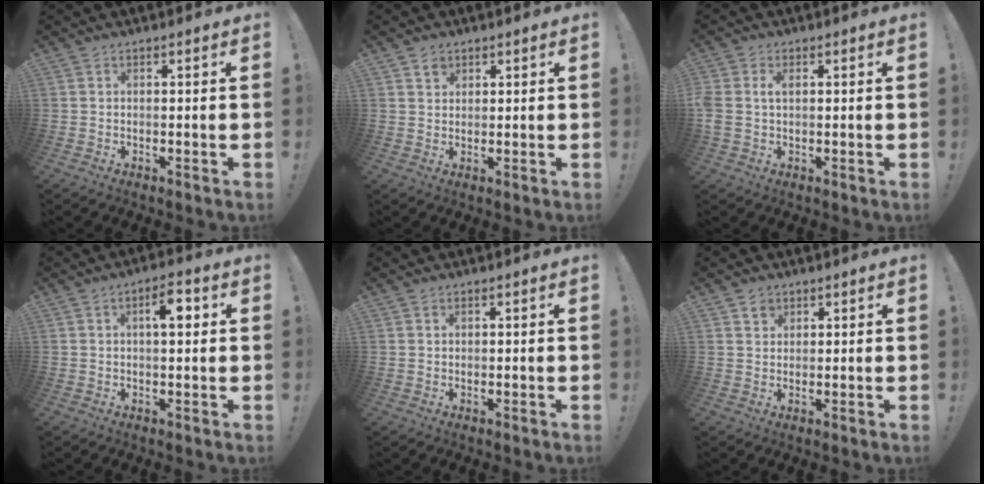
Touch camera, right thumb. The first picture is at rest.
{"total": 2.7, "force": [1.9, 1.9, 0.6], "torque": [0.008, -0.011, 0.030]}
{"total": 2.4, "force": [0.5, 1.5, 1.9], "torque": [-0.050, 0.004, 0.007]}
{"total": 5.9, "force": [1.4, 2.4, 5.2], "torque": [-0.070, 0.002, 0.016]}
{"total": 0.9, "force": [0.7, 0.6, 0.2], "torque": [0.003, -0.003, 0.012]}
{"total": 2.9, "force": [2.0, 2.1, 0.5], "torque": [0.007, -0.013, 0.033]}